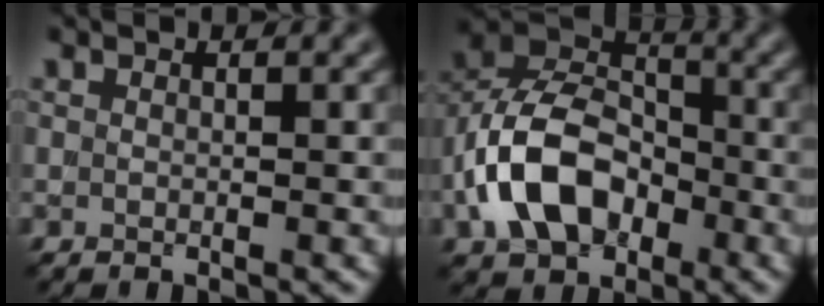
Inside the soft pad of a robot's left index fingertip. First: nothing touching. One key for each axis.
{"total": 9.1, "fx": -3.2, "fy": 6.1, "fz": 5.9, "tx": -0.108, "ty": 0.016, "tz": -0.074}